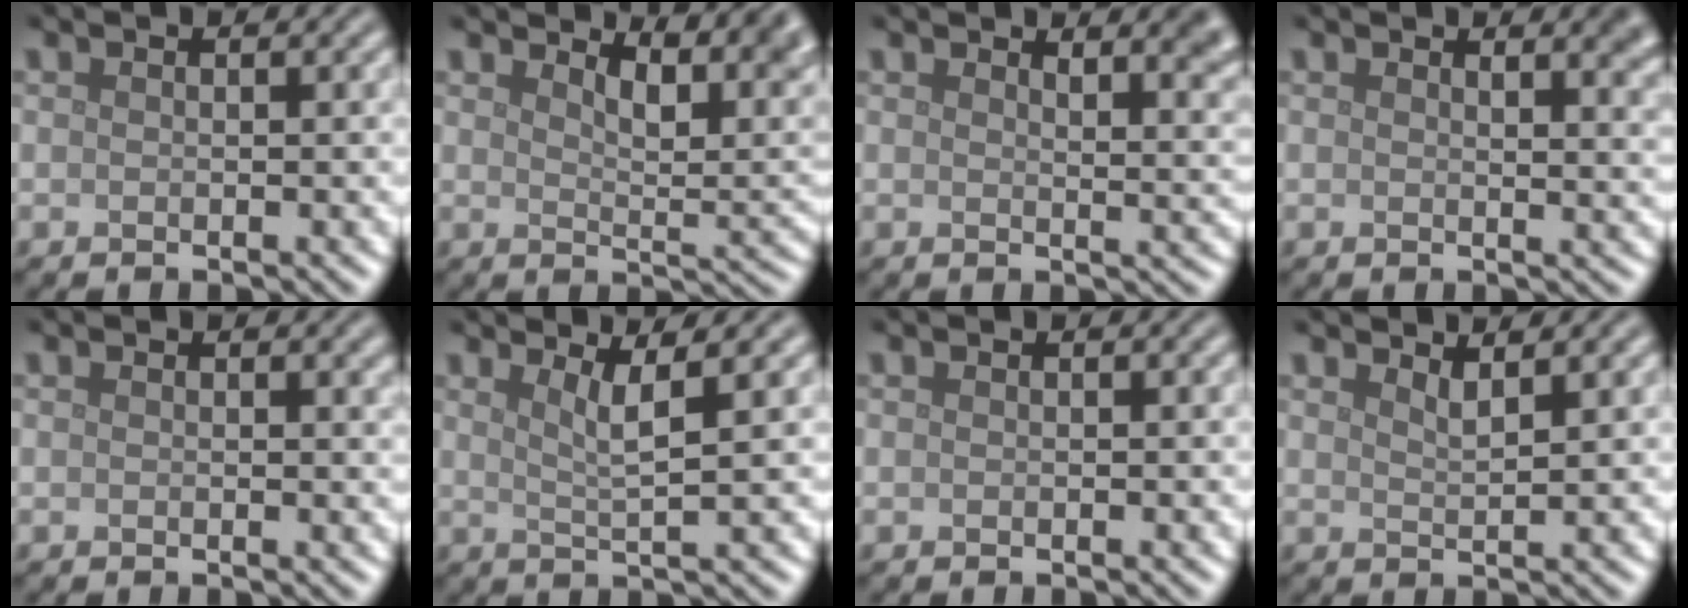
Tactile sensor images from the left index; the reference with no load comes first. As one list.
[{"total": 5.6, "force": [3.8, 1.9, 3.6], "torque": [-0.050, -0.003, 0.053]}, {"total": 4.1, "force": [2.9, 1.4, 2.6], "torque": [-0.019, 0.003, 0.040]}, {"total": 3.4, "force": [2.1, 1.3, 2.2], "torque": [-0.011, 0.003, 0.027]}, {"total": 0.6, "force": [0.4, 0.1, 0.4], "torque": [-0.002, -0.001, 0.005]}, {"total": 2.8, "force": [1.5, 0.5, 2.3], "torque": [-0.034, -0.001, 0.026]}, {"total": 0.0}, {"total": 1.8, "force": [1.5, 0.4, 0.8], "torque": [-0.008, 0.002, 0.023]}]